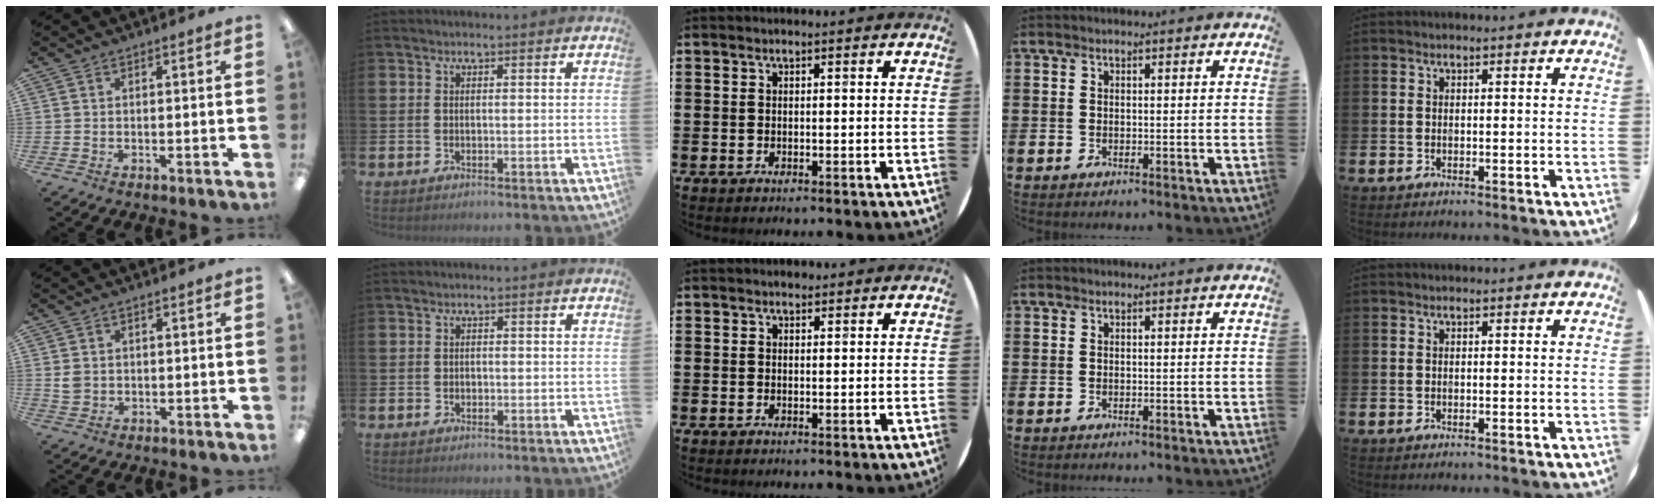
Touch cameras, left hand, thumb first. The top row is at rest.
{"thumb": {"total": 2.6, "force": [0.7, 2.2, 1.3], "torque": [-0.027, 0.005, 0.012]}, "index": {"total": 0.6, "force": [0.0, 0.6, 0.1], "torque": [0.001, 0.004, -0.003]}, "middle": {"total": 0.8, "force": [0.8, 0.3, 0.0], "torque": [0.000, 0.003, 0.015]}}